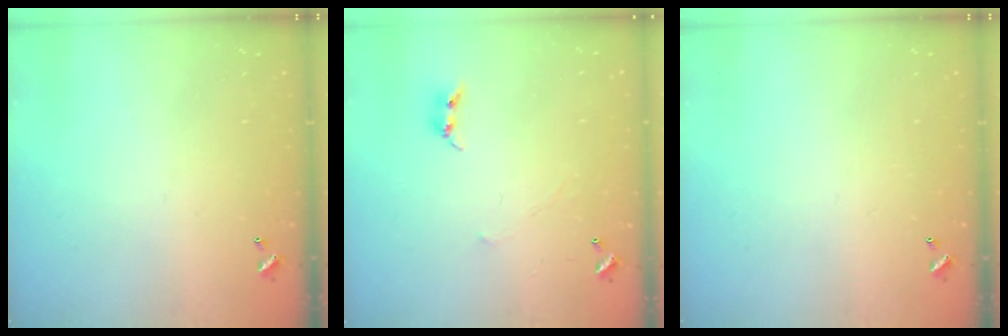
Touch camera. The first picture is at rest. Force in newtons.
{"total": 2.4, "press": 2.3, "slide": 0.4}
{"total": 0.0}